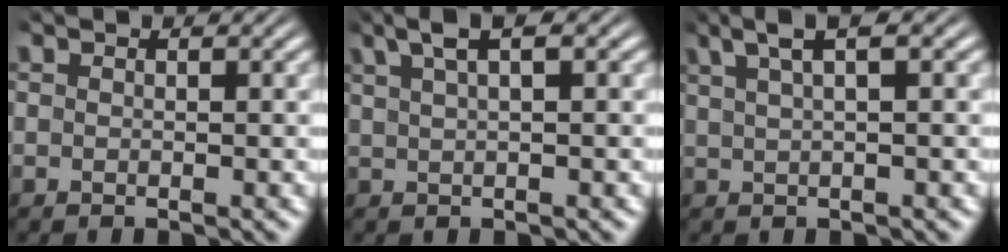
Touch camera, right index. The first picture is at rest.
{"total": 3.6, "force": [2.2, 0.8, 2.7], "torque": [-0.045, 0.021, 0.031]}
{"total": 4.2, "force": [2.6, 1.1, 3.1], "torque": [-0.049, 0.026, 0.033]}